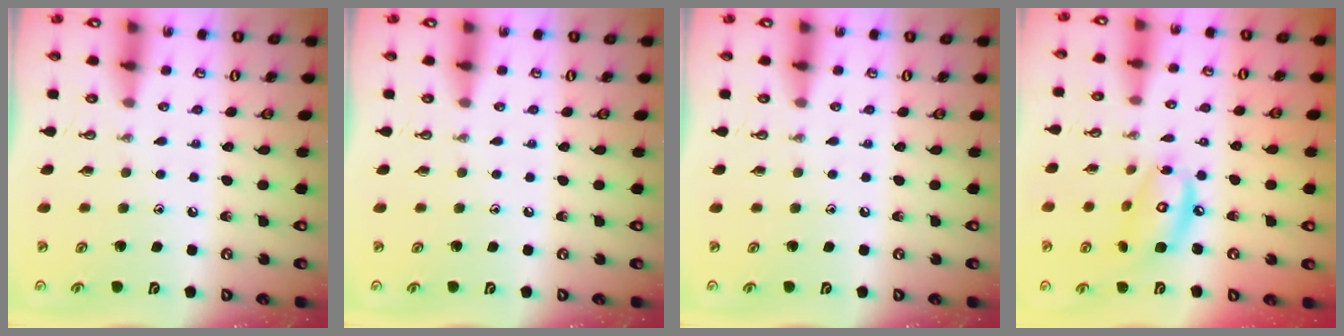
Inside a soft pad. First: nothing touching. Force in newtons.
{"total": 0.0}
{"total": 0.0}
{"total": 11.8, "press": 11.8, "slide": 1.0}